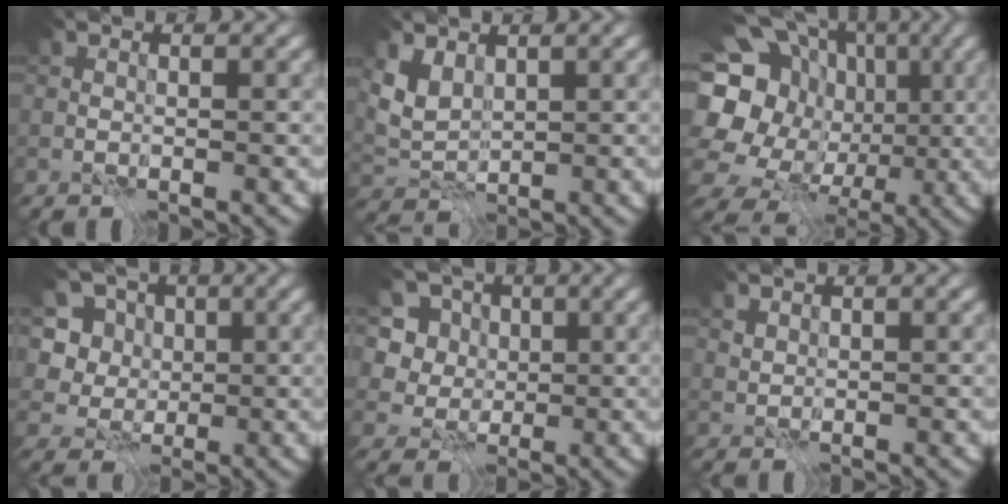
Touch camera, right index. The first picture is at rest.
{"total": 3.2, "force": [1.6, 2.1, 1.7], "torque": [-0.043, -0.004, 0.035]}
{"total": 20.4, "force": [0.5, 18.1, 9.4], "torque": [-0.221, 0.016, -0.010]}
{"total": 7.1, "force": [2.4, 6.0, 2.8], "torque": [-0.057, 0.000, 0.036]}
{"total": 7.9, "force": [3.0, 6.6, 3.1], "torque": [-0.066, 0.005, 0.042]}
{"total": 0.9, "force": [0.7, 0.5, 0.3], "torque": [-0.010, -0.001, 0.017]}